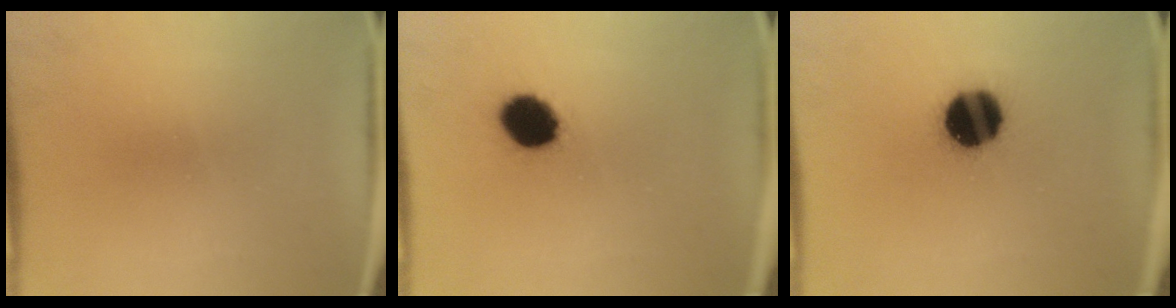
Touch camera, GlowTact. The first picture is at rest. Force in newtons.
{"total": 10.2}
{"total": 15.3}